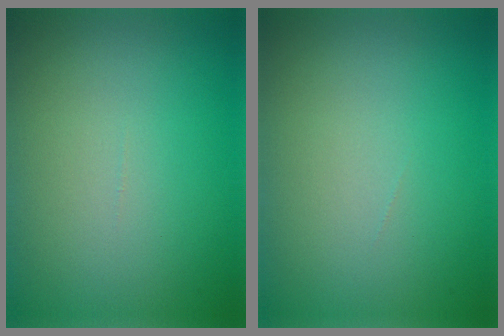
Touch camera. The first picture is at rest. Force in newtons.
{"total": 0.0}